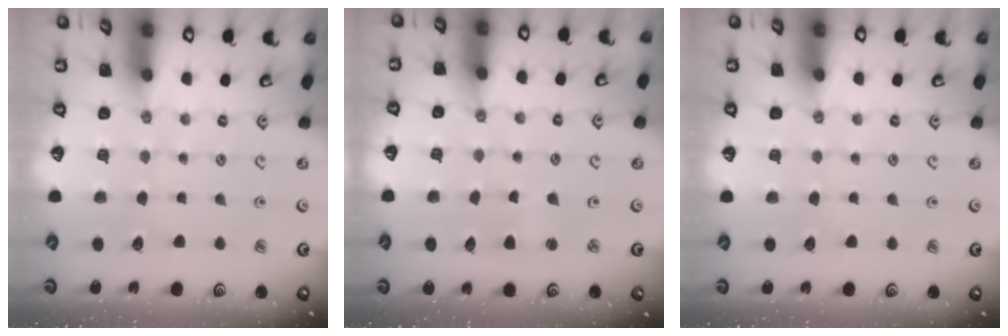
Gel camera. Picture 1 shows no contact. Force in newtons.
{"total": 1.2, "press": 1.1, "slide": 0.1}
{"total": 0.0}